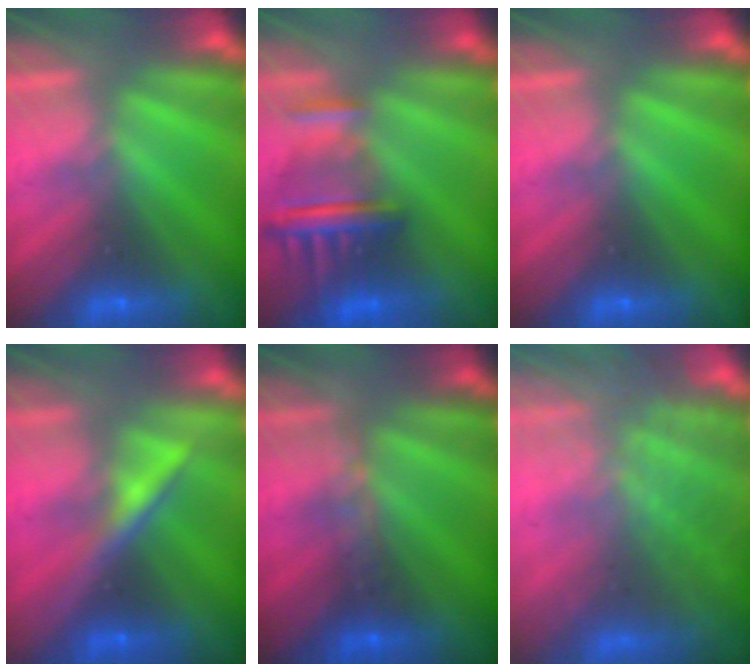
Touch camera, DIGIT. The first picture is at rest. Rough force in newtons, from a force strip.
{"total": 9.6}
{"total": 0.0}
{"total": 3.5}
{"total": 2.9}
{"total": 7.6}